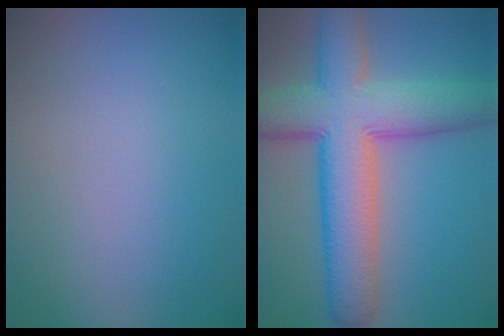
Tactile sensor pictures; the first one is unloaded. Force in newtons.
{"total": 10.5, "press": 10.5, "slide": 0.5}